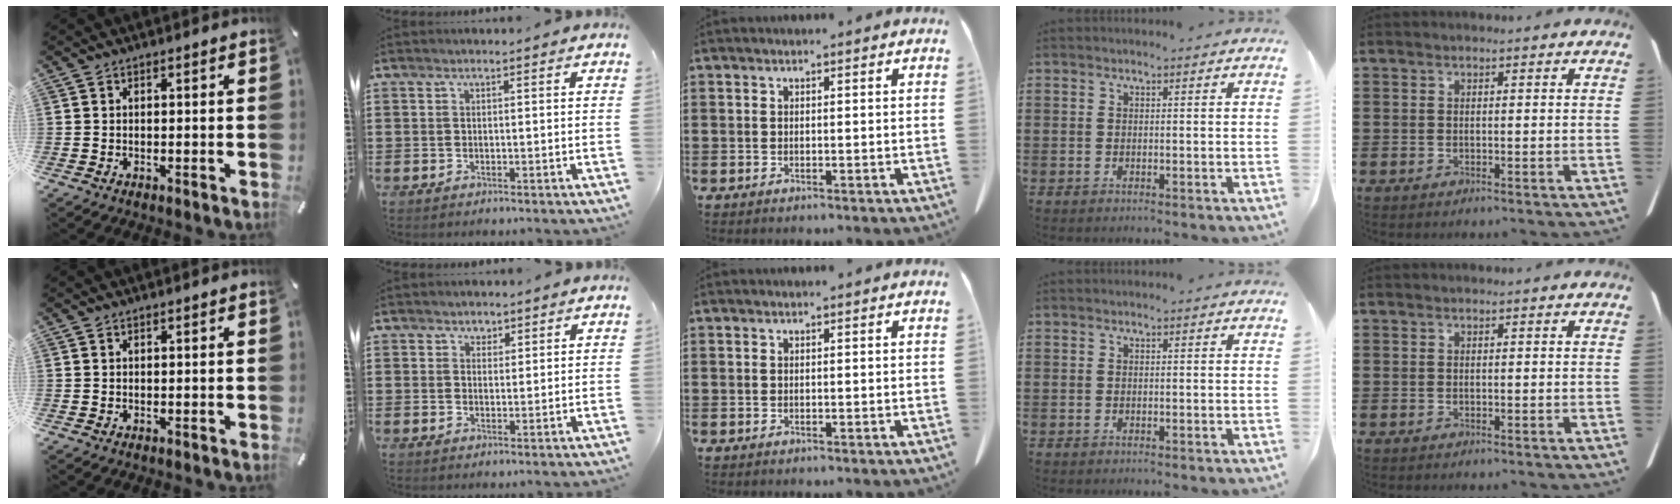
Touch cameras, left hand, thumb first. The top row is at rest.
{"index": {"total": 1.7, "force": [1.3, 1.0, 0.1], "torque": [0.002, 0.001, 0.024]}}